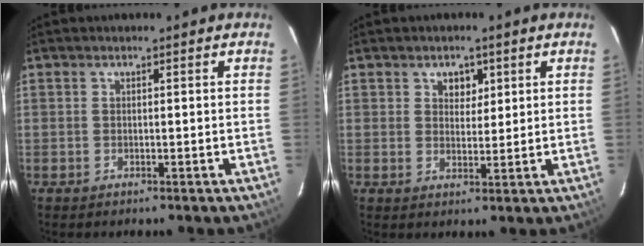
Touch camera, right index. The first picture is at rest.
{"total": 3.2, "force": [1.5, 2.5, 1.4], "torque": [-0.014, 0.005, 0.025]}